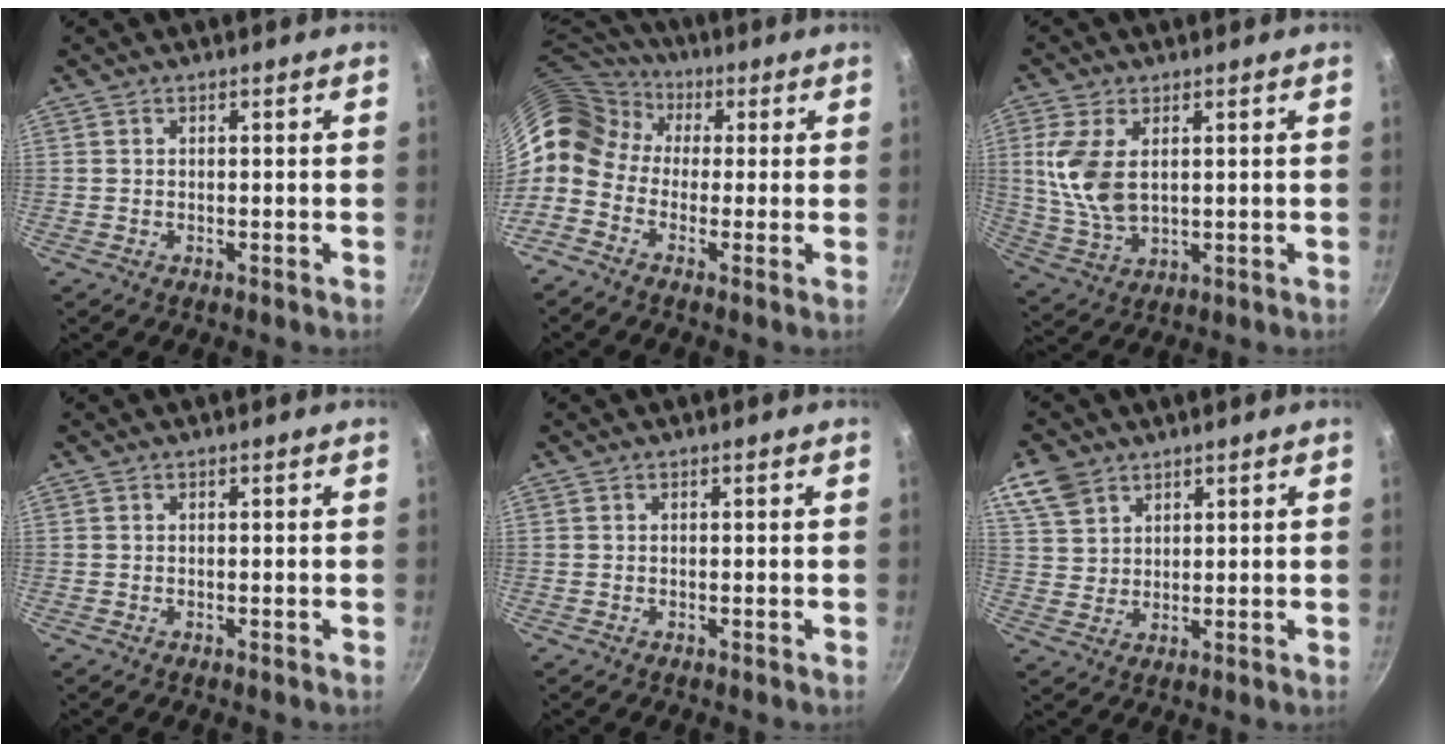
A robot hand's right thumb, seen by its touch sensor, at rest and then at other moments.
{"total": 11.4, "force": [1.4, 9.5, 6.0], "torque": [-0.119, 0.038, -0.002]}
{"total": 10.0, "force": [2.2, 5.6, 8.0], "torque": [-0.164, -0.012, 0.054]}
{"total": 0.0}
{"total": 0.0}
{"total": 7.2, "force": [4.5, 5.0, 2.6], "torque": [-0.036, -0.007, 0.093]}